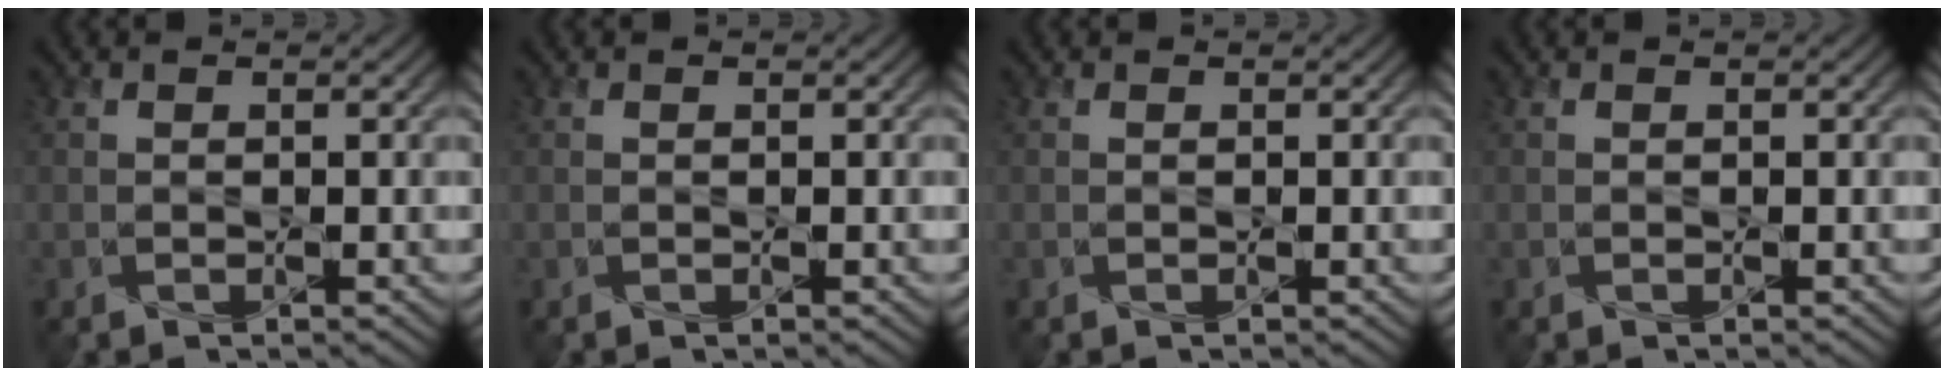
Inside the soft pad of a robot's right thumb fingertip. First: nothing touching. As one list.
[{"total": 0.0}, {"total": 0.0}, {"total": 0.0}]